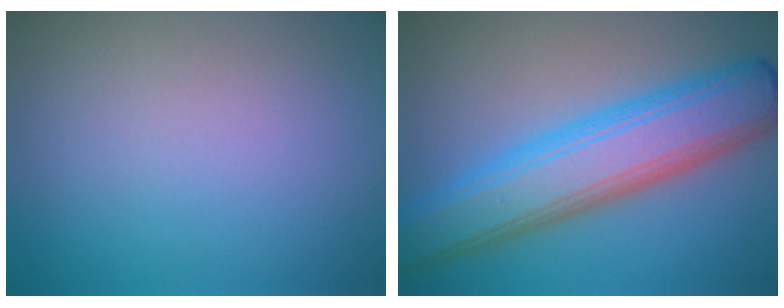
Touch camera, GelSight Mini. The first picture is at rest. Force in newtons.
{"total": 8.4, "press": 8.4, "slide": 0.2}